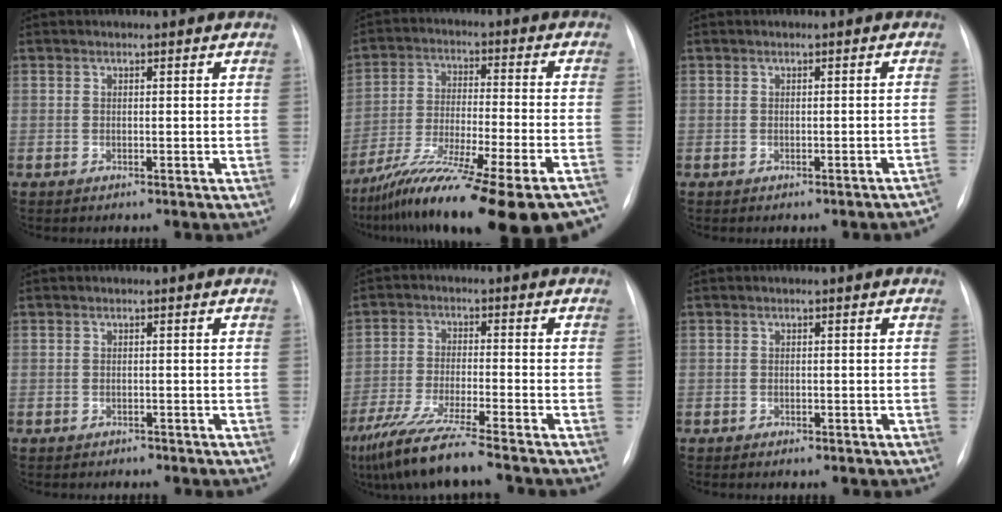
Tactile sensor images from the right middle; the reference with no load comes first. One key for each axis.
{"total": 26.0, "fx": -21.0, "fy": 1.9, "fz": 15.2, "tx": -0.191, "ty": -0.040, "tz": -0.317}
{"total": 2.0, "fx": -1.8, "fy": -0.2, "fz": 0.9, "tx": -0.006, "ty": 0.010, "tz": -0.021}
{"total": 0.6, "fx": -0.5, "fy": 0.3, "fz": 0.0, "tx": -0.008, "ty": 0.000, "tz": -0.008}
{"total": 10.7, "fx": -8.4, "fy": -0.7, "fz": 6.6, "tx": -0.121, "ty": -0.040, "tz": -0.147}
{"total": 1.0, "fx": -0.6, "fy": 0.6, "fz": 0.6, "tx": -0.009, "ty": 0.000, "tz": -0.003}